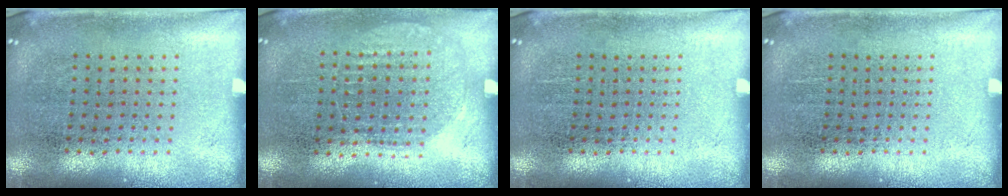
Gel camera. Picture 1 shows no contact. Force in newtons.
{"total": 1.0, "press": 0.9, "slide": 0.4}
{"total": 0.0}
{"total": 0.0}